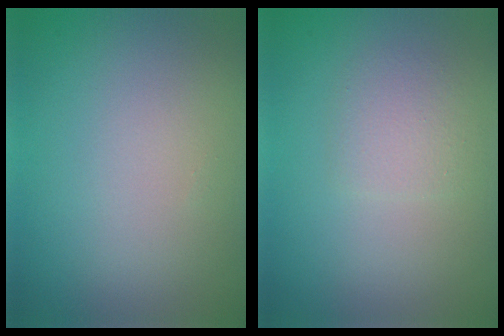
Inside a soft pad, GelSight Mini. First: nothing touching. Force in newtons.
{"total": 1.9, "press": 1.9, "slide": 0.0}